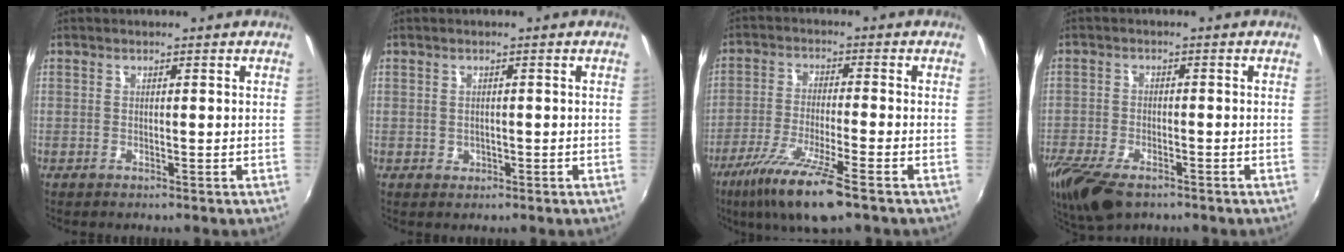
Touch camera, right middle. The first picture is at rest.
{"total": 1.2, "force": [-0.2, 1.1, 0.3], "torque": [-0.002, 0.000, 0.000]}
{"total": 12.1, "force": [-7.6, 1.1, 9.3], "torque": [-0.198, -0.034, -0.140]}
{"total": 12.1, "force": [-8.2, 5.3, 7.1], "torque": [-0.173, -0.039, -0.148]}